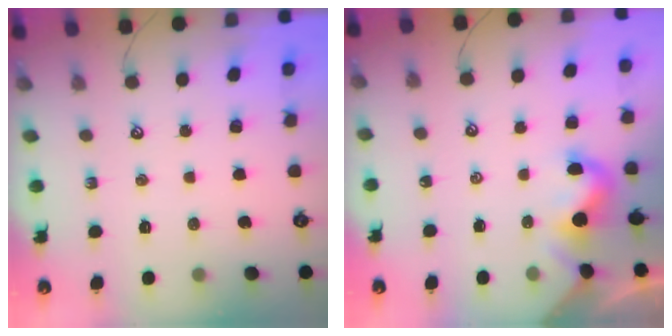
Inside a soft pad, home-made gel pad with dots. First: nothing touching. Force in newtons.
{"total": 3.2, "press": 3.2, "slide": 0.5}